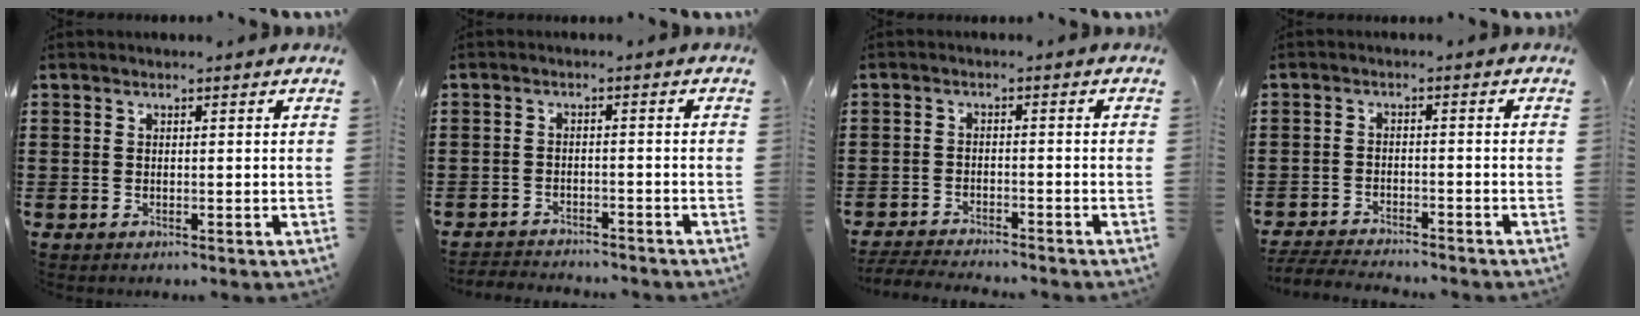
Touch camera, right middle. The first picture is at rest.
{"total": 2.6, "force": [-2.6, 0.4, -0.2], "torque": [-0.004, 0.000, -0.058]}
{"total": 3.2, "force": [-3.2, 0.3, 0.3], "torque": [-0.014, -0.002, -0.071]}
{"total": 3.5, "force": [-3.4, 0.4, 0.3], "torque": [-0.014, 0.000, -0.076]}